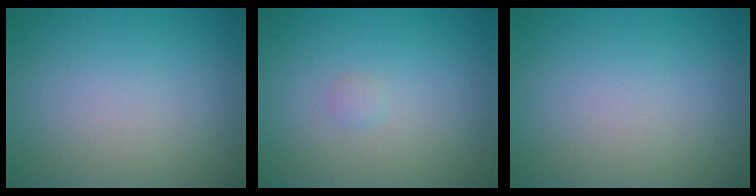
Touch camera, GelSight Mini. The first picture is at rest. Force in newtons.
{"total": 0.5, "press": 0.5, "slide": 0.1}
{"total": 0.0}